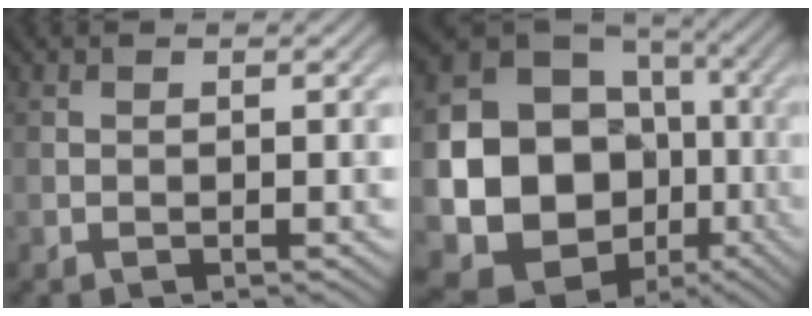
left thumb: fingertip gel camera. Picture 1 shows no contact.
{"total": 19.0, "force": [-3.1, 16.3, 9.1], "torque": [-0.189, -0.054, -0.046]}